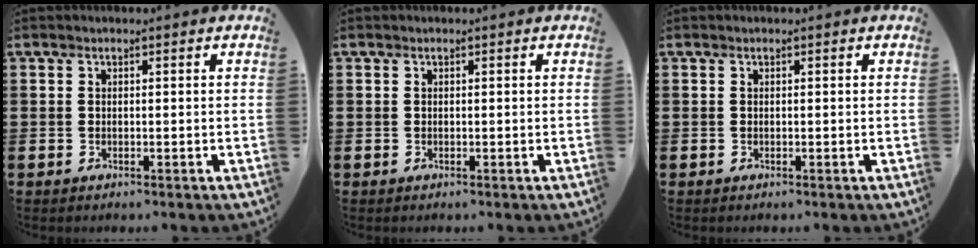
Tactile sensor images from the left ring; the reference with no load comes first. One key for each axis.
{"total": 0.0}
{"total": 0.0}